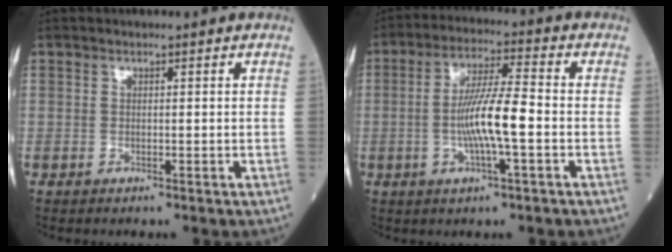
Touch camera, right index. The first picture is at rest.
{"total": 9.2, "force": [-1.6, 0.6, 9.0], "torque": [-0.172, 0.002, -0.035]}